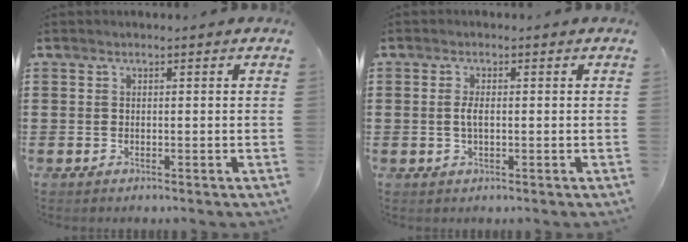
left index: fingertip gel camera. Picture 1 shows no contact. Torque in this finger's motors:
{"motor_torque": [1.53, 0.61, 0.26, 0.06]}